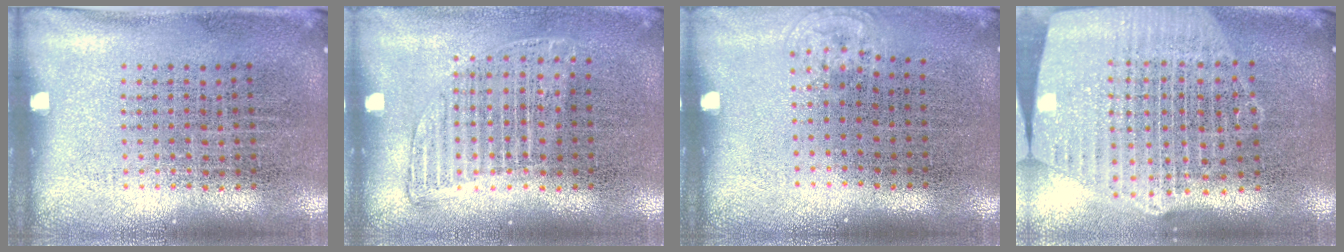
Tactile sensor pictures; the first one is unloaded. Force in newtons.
{"total": 1.2, "press": 1.0, "slide": 0.6}
{"total": 0.6, "press": 0.5, "slide": 0.3}
{"total": 2.7, "press": 2.3, "slide": 1.4}